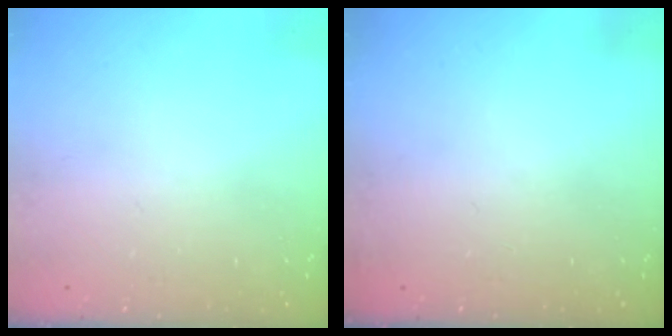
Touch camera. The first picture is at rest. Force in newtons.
{"total": 2.8, "press": 2.2, "slide": 1.7}